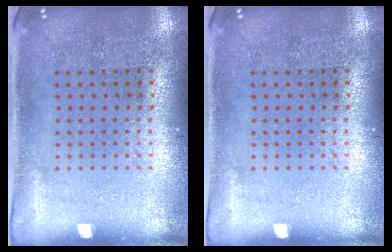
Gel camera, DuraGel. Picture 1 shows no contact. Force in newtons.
{"total": 0.0}